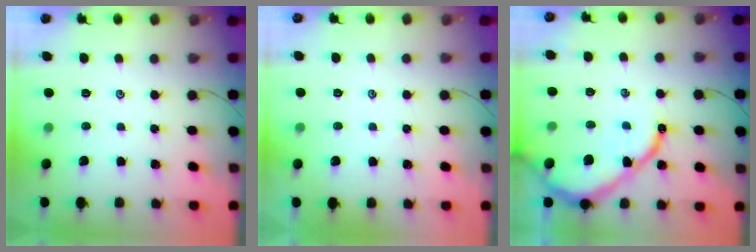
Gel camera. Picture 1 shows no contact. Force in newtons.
{"total": 1.9, "press": 1.8, "slide": 0.4}
{"total": 11.9, "press": 11.8, "slide": 1.2}